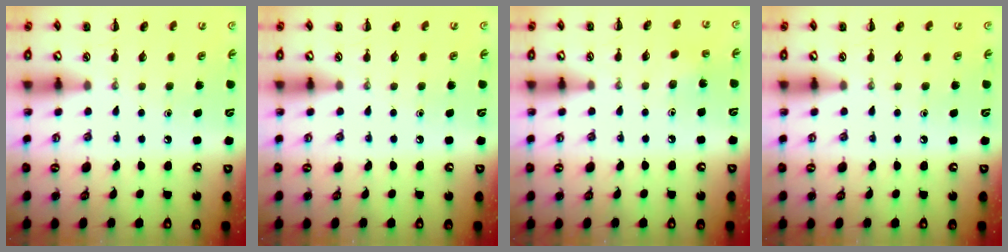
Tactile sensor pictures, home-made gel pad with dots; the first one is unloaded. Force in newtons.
{"total": 0.0}
{"total": 5.4, "press": 5.2, "slide": 1.4}
{"total": 0.0}